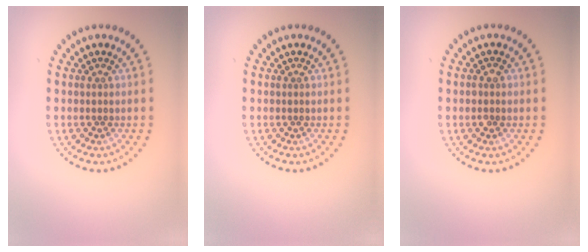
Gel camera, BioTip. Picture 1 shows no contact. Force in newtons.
{"total": 0.0}
{"total": 1.1, "press": 1.1, "slide": 0.2}